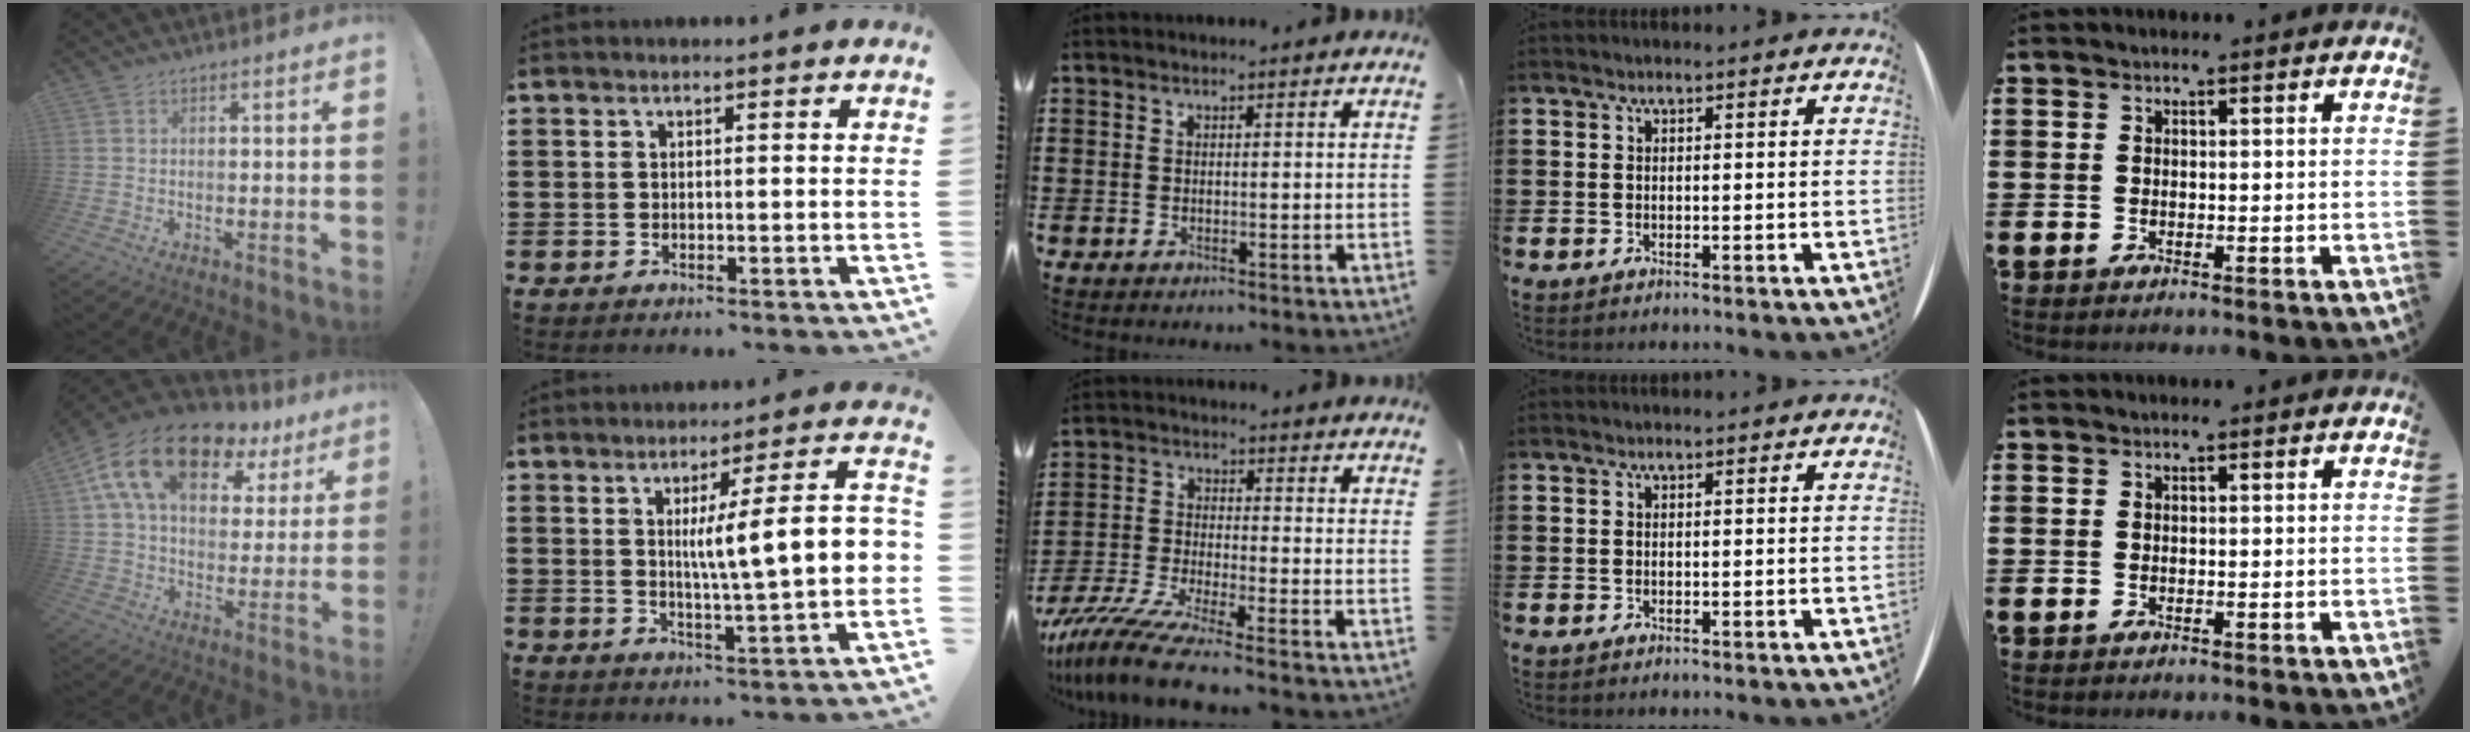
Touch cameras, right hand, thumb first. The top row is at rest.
{"thumb": {"total": 18.4, "force": [10.2, 10.1, 11.6], "torque": [-0.193, -0.047, 0.182]}, "index": {"total": 10.6, "force": [1.0, 1.0, 10.5], "torque": [-0.171, -0.004, 0.011]}, "middle": {"total": 7.8, "force": [-6.6, 0.2, 4.1], "torque": [-0.100, -0.016, -0.130]}}